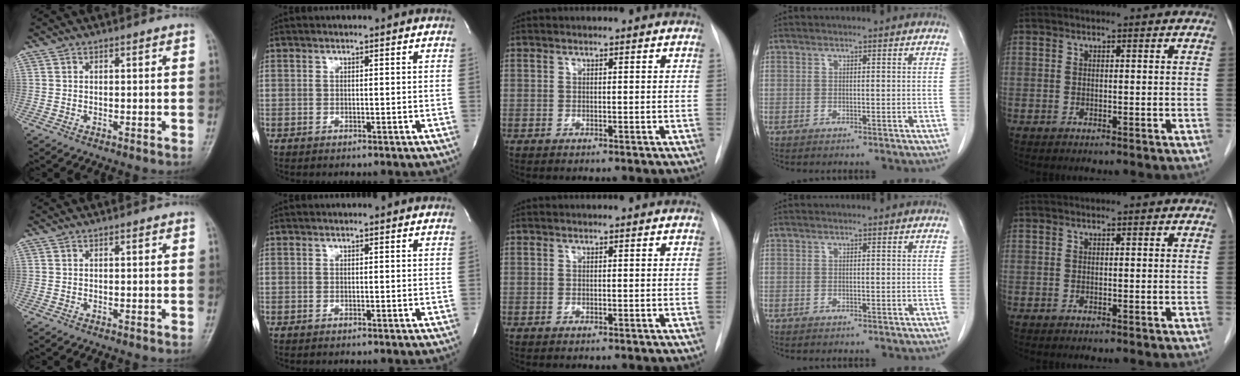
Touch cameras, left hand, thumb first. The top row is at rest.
{}